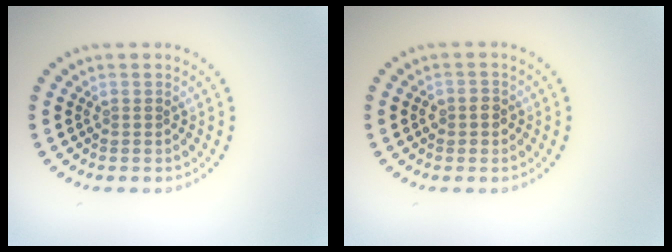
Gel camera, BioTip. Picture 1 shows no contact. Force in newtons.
{"total": 1.4, "press": 1.3, "slide": 0.5}